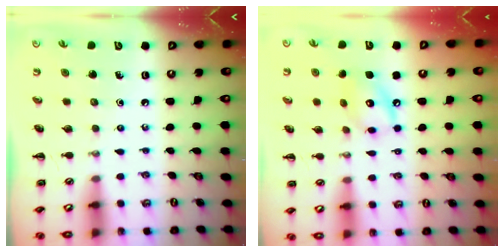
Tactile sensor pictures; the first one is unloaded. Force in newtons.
{"total": 9.9, "press": 9.9, "slide": 0.5}